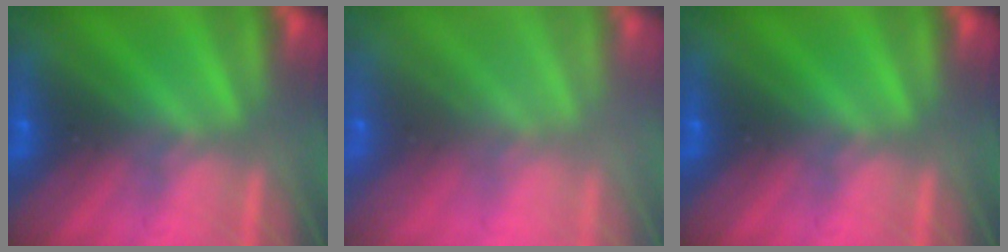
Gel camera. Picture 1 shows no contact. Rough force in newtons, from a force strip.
{"total": 8.6}
{"total": 0.0}